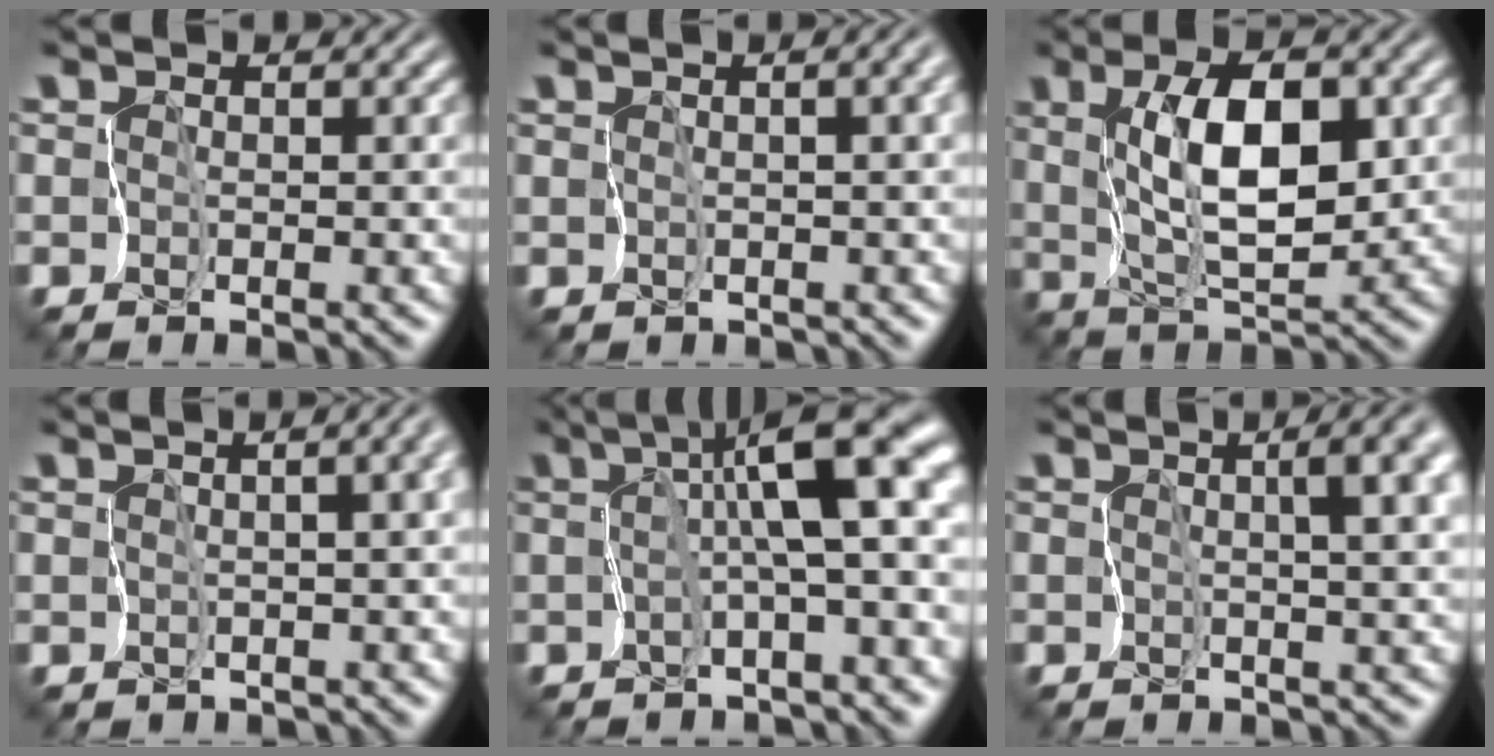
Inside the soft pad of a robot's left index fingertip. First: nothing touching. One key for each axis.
{"total": 4.2, "fx": 0.5, "fy": 2.4, "fz": 3.4, "tx": -0.025, "ty": 0.002, "tz": 0.009}
{"total": 6.7, "fx": 2.0, "fy": 2.7, "fz": 5.8, "tx": -0.105, "ty": 0.001, "tz": 0.047}
{"total": 6.0, "fx": 0.5, "fy": 3.4, "fz": 4.9, "tx": -0.029, "ty": 0.004, "tz": 0.009}
{"total": 8.9, "fx": 0.6, "fy": 1.6, "fz": 8.8, "tx": -0.134, "ty": 0.030, "tz": -0.002}
{"total": 6.2, "fx": 1.0, "fy": 2.1, "fz": 5.7, "tx": -0.073, "ty": 0.004, "tz": 0.019}